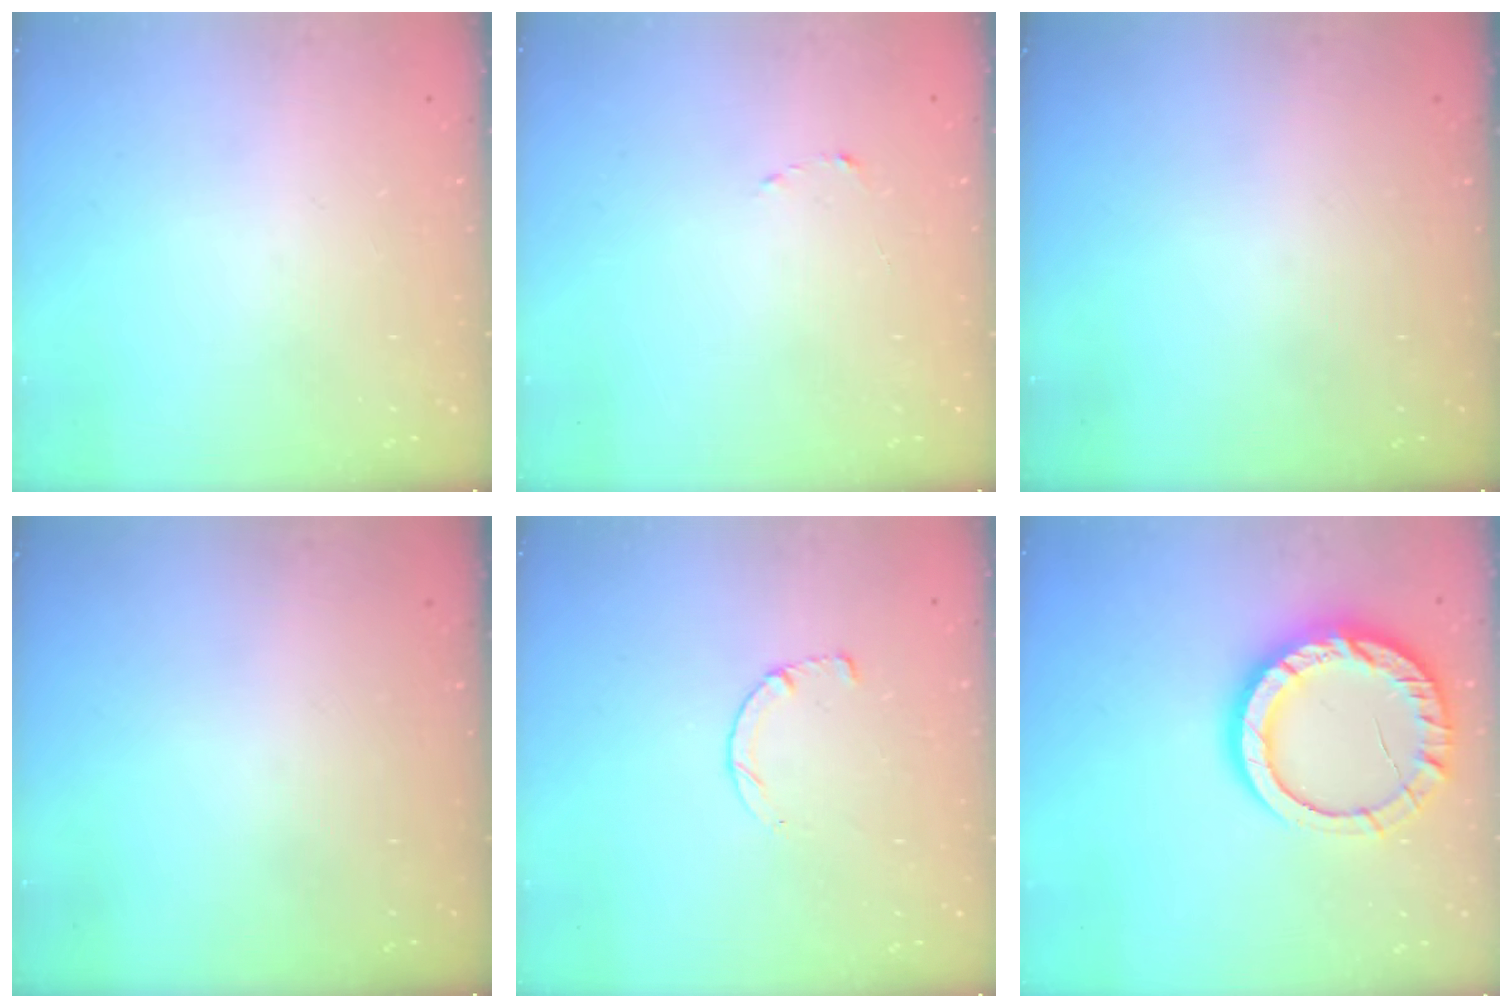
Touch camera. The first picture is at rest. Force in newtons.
{"total": 1.5, "press": 1.5, "slide": 0.2}
{"total": 0.0}
{"total": 0.0}
{"total": 2.5, "press": 2.5, "slide": 0.3}
{"total": 15.1, "press": 15.0, "slide": 1.2}